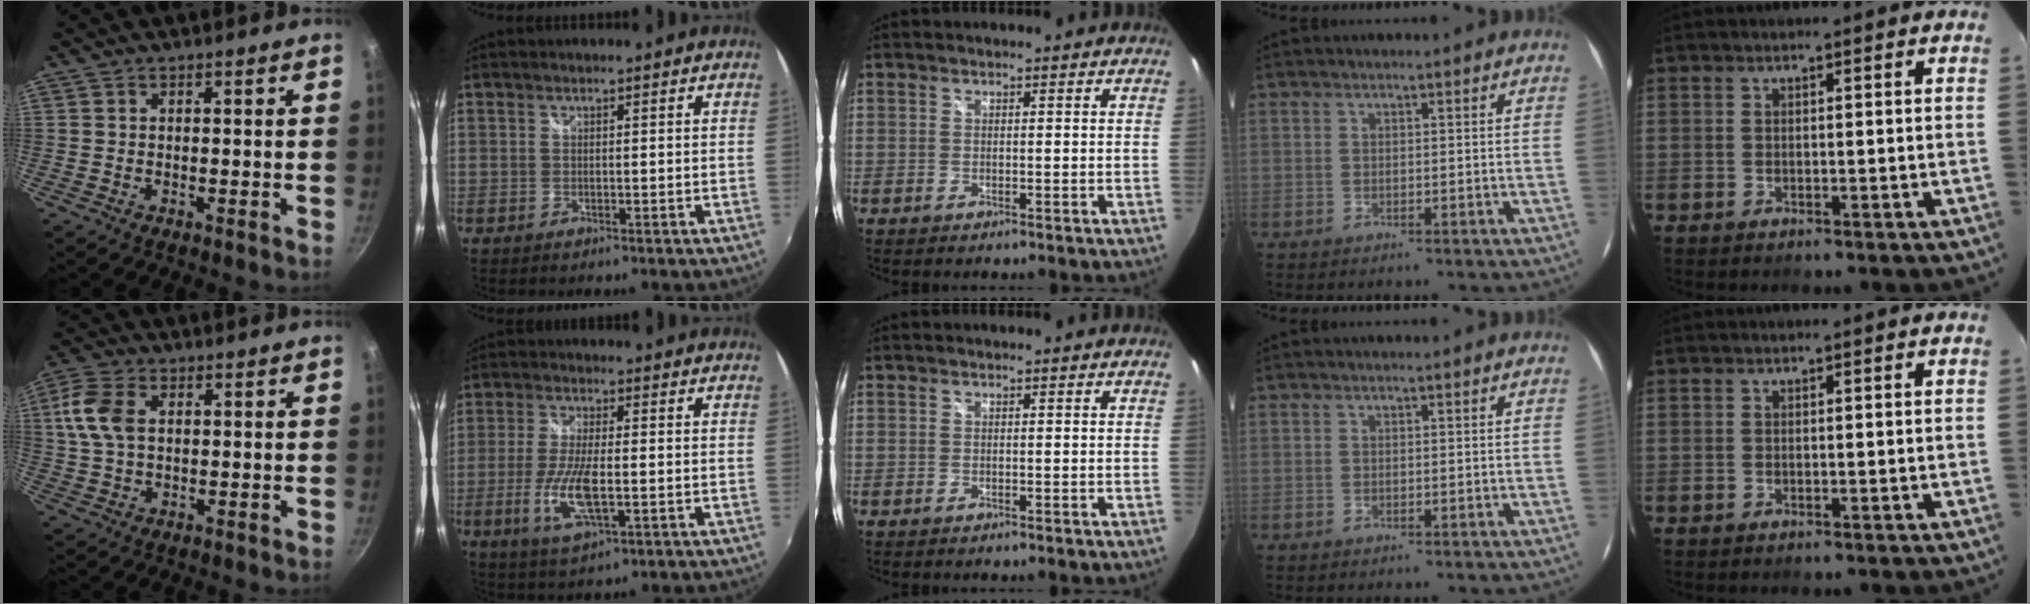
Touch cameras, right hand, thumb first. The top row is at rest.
{"thumb": {"total": 8.5, "force": [1.7, 5.3, 6.4], "torque": [-0.132, 0.009, 0.028]}, "index": {"total": 9.4, "force": [-2.4, 2.6, 8.8], "torque": [-0.181, -0.014, -0.045]}}